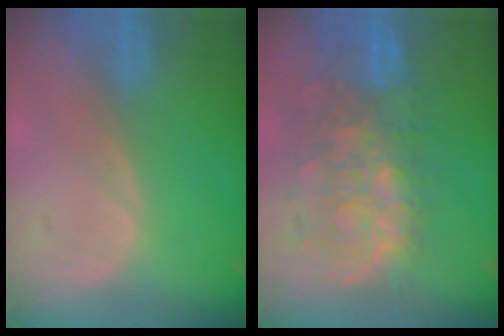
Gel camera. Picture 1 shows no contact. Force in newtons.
{"total": 10.4, "press": 9.3, "slide": 4.7}